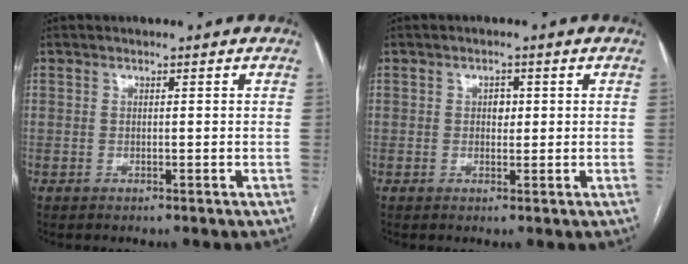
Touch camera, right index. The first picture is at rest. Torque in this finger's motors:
{"motor_torque": [0.53, 0.23, -0.01, 0.02]}